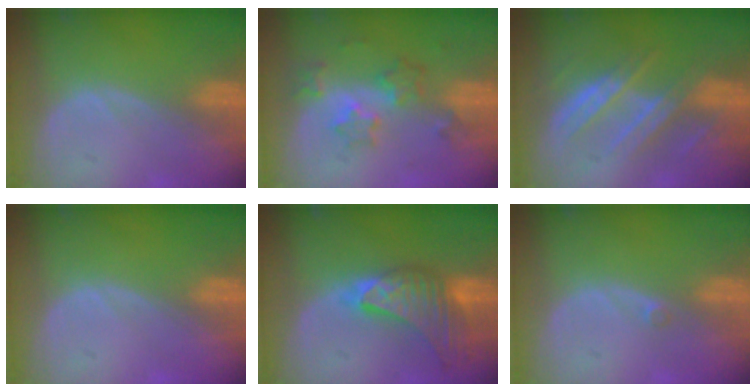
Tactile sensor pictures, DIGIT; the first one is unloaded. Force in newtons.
{"total": 6.1, "press": 5.5, "slide": 2.5}
{"total": 7.7, "press": 7.2, "slide": 2.5}
{"total": 0.0}
{"total": 9.0, "press": 8.5, "slide": 2.7}
{"total": 0.8, "press": 0.6, "slide": 0.4}